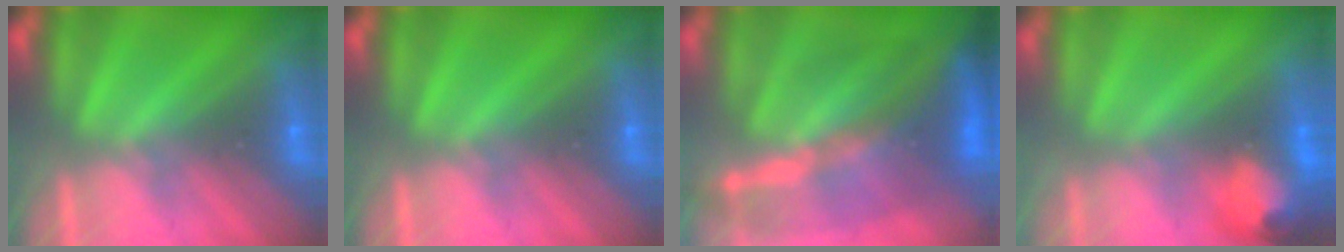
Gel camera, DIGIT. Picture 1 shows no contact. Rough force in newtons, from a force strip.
{"total": 0.0}
{"total": 10.3}
{"total": 8.4}